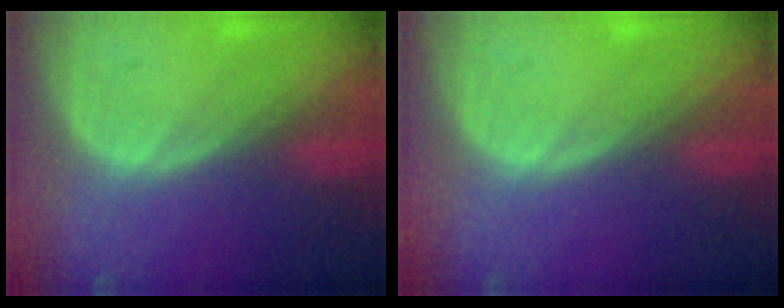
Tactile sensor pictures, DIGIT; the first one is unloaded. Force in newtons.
{"total": 0.0}